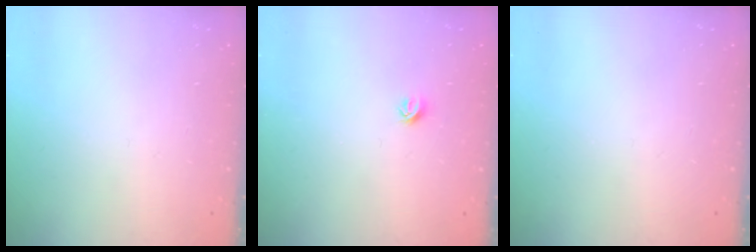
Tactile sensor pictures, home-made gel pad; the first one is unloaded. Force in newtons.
{"total": 4.9, "press": 4.8, "slide": 0.9}
{"total": 0.0}